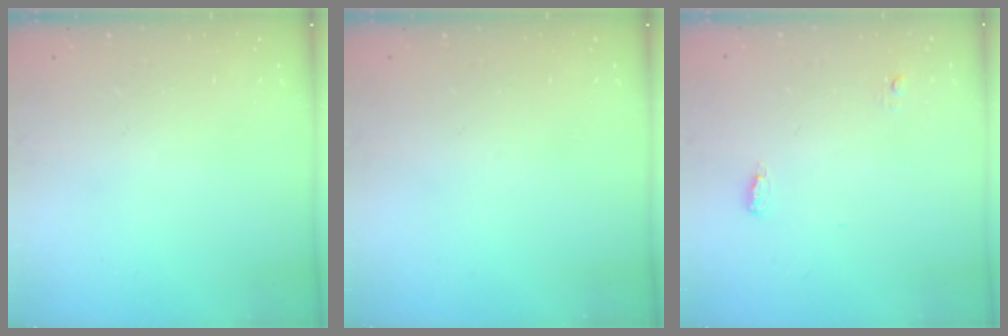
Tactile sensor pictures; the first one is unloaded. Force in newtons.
{"total": 0.0}
{"total": 3.7, "press": 3.5, "slide": 1.2}